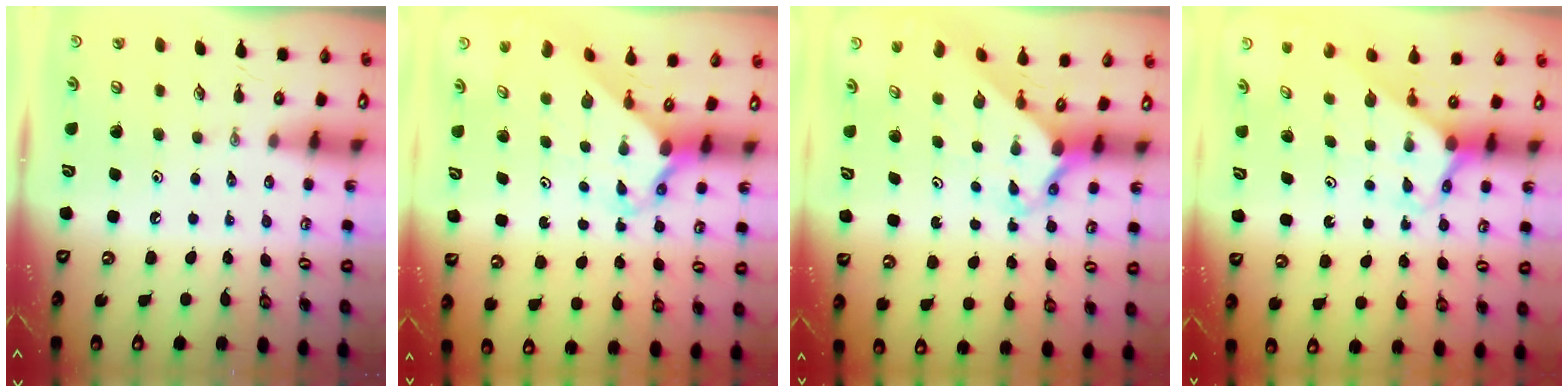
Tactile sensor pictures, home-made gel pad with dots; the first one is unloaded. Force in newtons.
{"total": 2.3, "press": 2.3, "slide": 0.2}
{"total": 2.3, "press": 2.3, "slide": 0.2}
{"total": 2.4, "press": 2.4, "slide": 0.2}